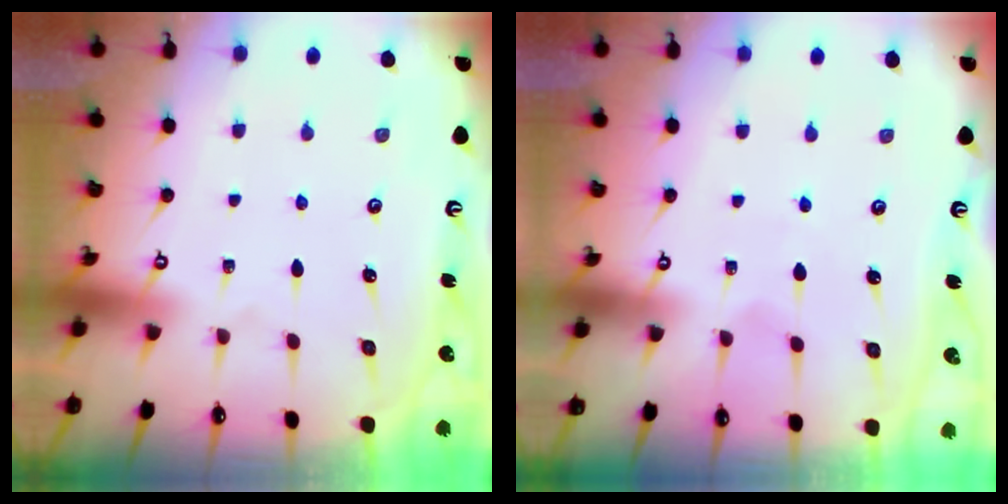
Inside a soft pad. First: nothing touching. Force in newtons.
{"total": 2.7, "press": 2.7, "slide": 0.3}